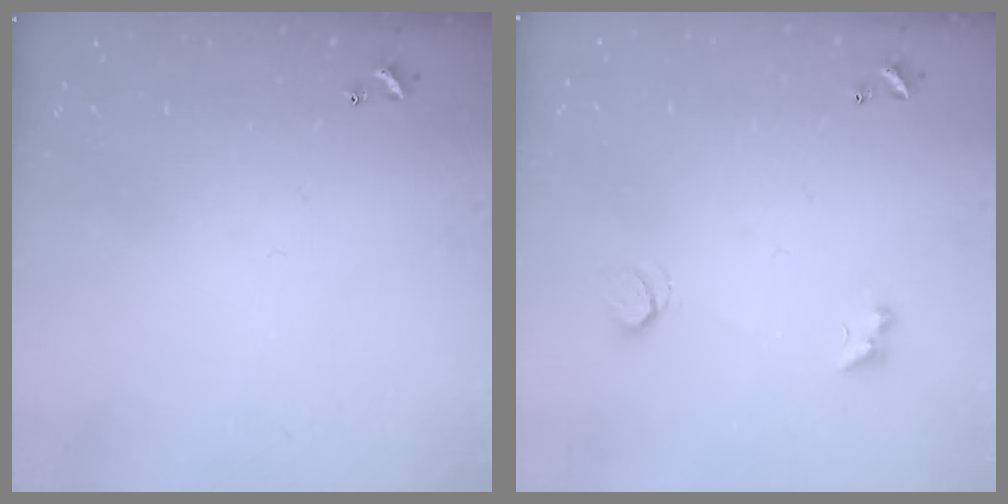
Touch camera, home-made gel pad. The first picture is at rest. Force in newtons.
{"total": 2.3, "press": 1.9, "slide": 1.1}